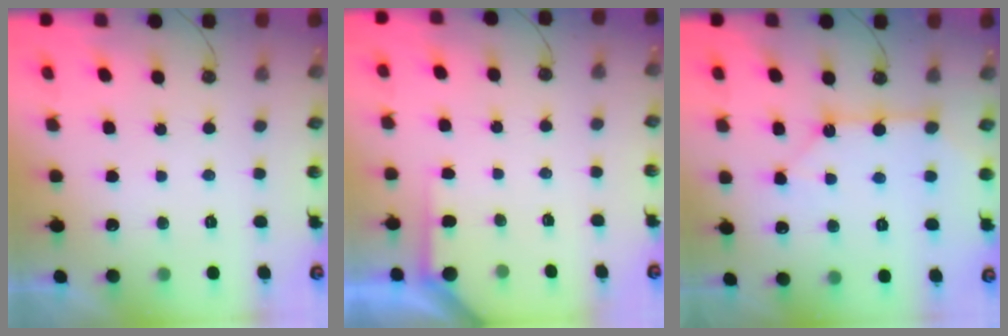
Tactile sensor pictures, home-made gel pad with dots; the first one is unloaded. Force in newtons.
{"total": 2.5, "press": 2.4, "slide": 0.4}
{"total": 8.8, "press": 8.8, "slide": 0.8}